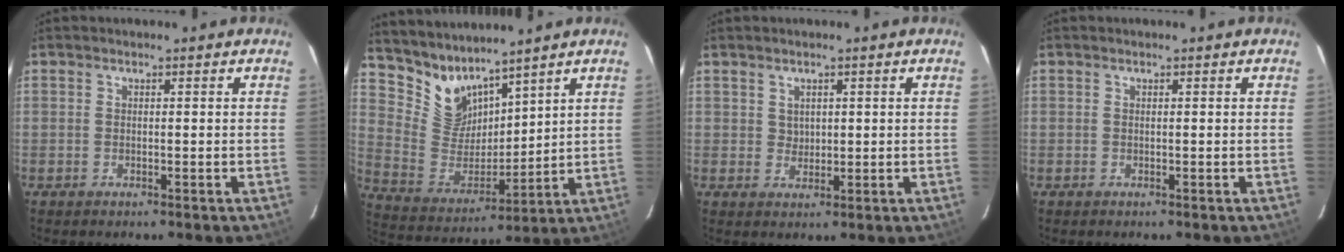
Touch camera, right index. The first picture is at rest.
{"total": 9.7, "force": [8.5, 4.2, 2.1], "torque": [-0.049, -0.010, 0.183]}
{"total": 2.0, "force": [1.0, 1.7, 0.5], "torque": [-0.003, 0.004, 0.020]}
{"total": 0.0}